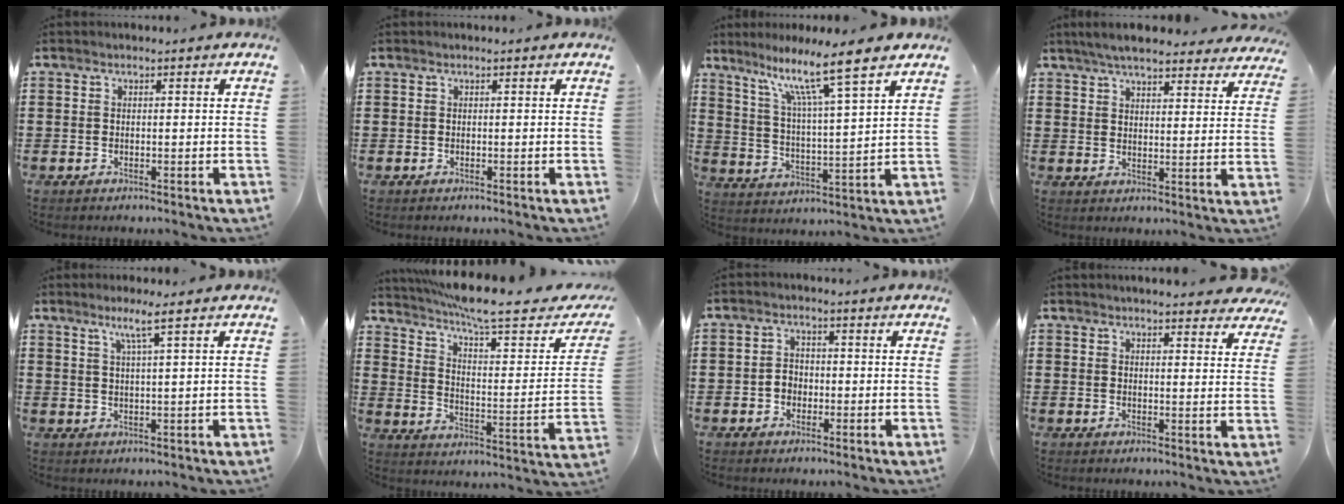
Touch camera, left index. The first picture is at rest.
{"total": 0.0}
{"total": 9.4, "force": [7.3, -0.1, 5.9], "torque": [-0.130, -0.044, 0.117]}
{"total": 6.0, "force": [5.6, 0.6, 2.1], "torque": [-0.061, -0.017, 0.101]}
{"total": 3.2, "force": [1.8, -0.5, 2.6], "torque": [-0.056, 0.000, 0.029]}
{"total": 9.0, "force": [7.1, 0.7, 5.6], "torque": [-0.122, -0.047, 0.113]}
{"total": 2.3, "force": [-0.7, 1.9, 1.0], "torque": [-0.025, 0.003, -0.016]}
{"total": 3.4, "force": [3.3, -0.1, 0.7], "torque": [-0.017, -0.013, 0.060]}